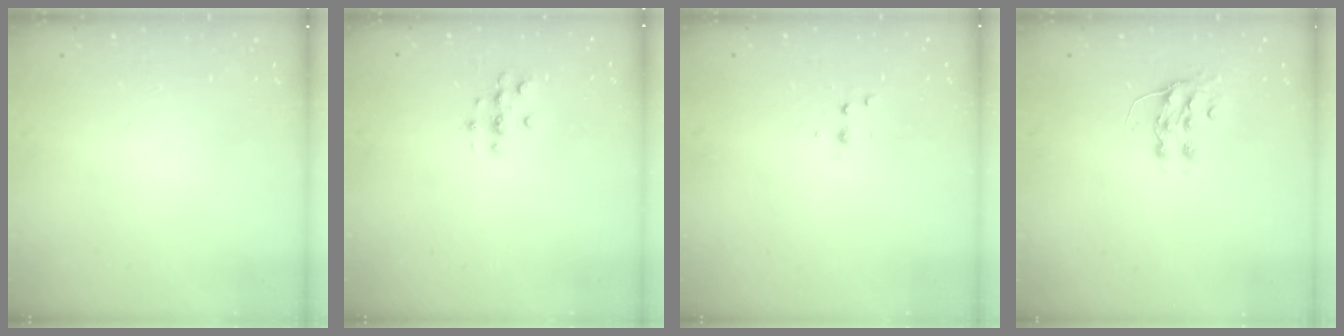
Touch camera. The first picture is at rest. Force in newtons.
{"total": 3.0, "press": 3.0, "slide": 0.3}
{"total": 2.9, "press": 2.7, "slide": 1.1}
{"total": 7.6, "press": 7.5, "slide": 0.9}